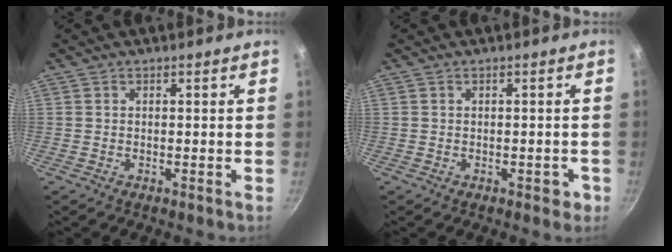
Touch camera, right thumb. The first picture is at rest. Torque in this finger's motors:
{"motor_torque": [0.23, 0.07, -0.21, 0.02, 0.12]}